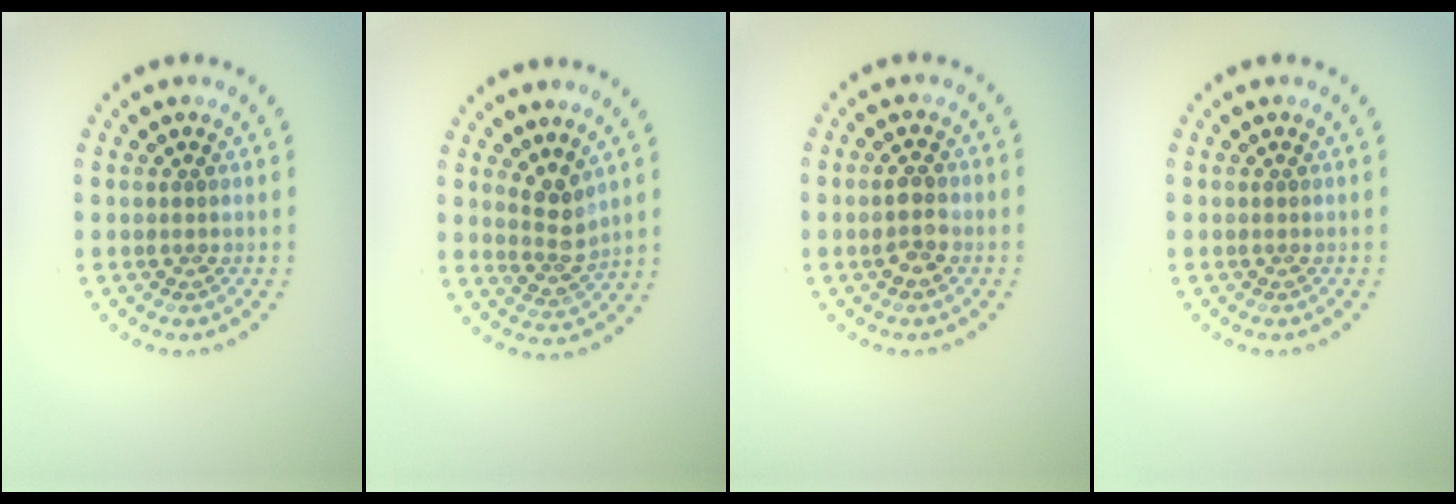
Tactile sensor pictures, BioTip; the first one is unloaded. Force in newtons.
{"total": 2.4, "press": 1.9, "slide": 1.6}
{"total": 2.2, "press": 2.2, "slide": 0.4}
{"total": 0.0}